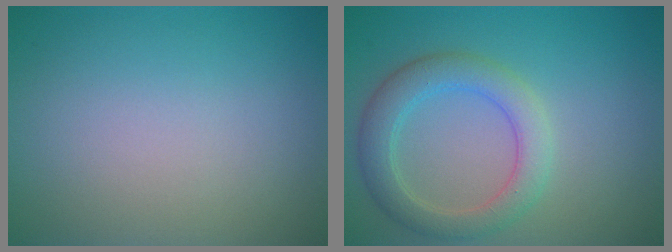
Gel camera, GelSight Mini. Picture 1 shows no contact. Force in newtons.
{"total": 4.0, "press": 4.0, "slide": 0.2}